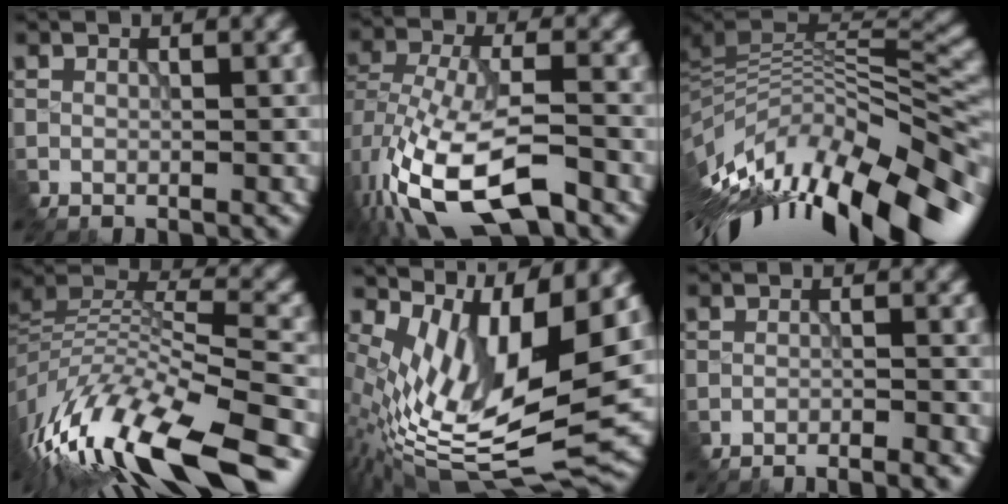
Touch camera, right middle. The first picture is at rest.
{"total": 10.1, "force": [-4.3, 4.7, 7.9], "torque": [-0.186, -0.015, -0.079]}
{"total": 14.5, "force": [-6.9, 5.4, 11.6], "torque": [-0.221, -0.002, -0.109]}
{"total": 13.7, "force": [-8.1, 4.4, 10.2], "torque": [-0.244, 0.008, -0.145]}
{"total": 12.3, "force": [3.9, 4.0, 10.9], "torque": [-0.232, -0.012, 0.084]}
{"total": 4.6, "force": [-4.6, 0.4, 0.3], "torque": [-0.011, 0.005, -0.062]}